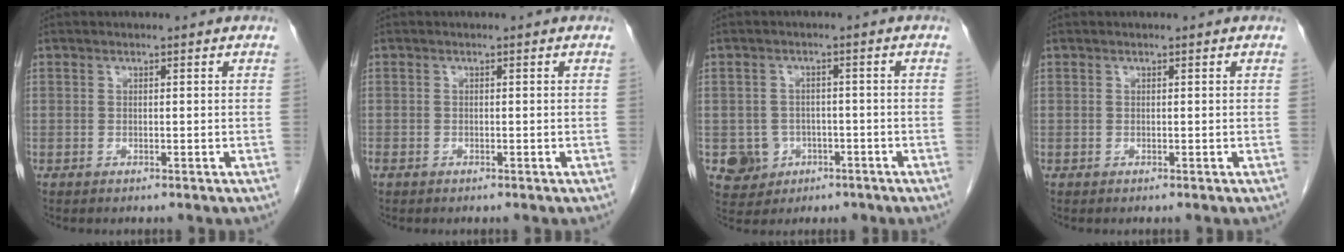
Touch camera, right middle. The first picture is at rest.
{"total": 0.6, "force": [-0.5, 0.3, 0.3], "torque": [-0.008, -0.001, -0.009]}
{"total": 5.5, "force": [-2.1, 5.0, 0.7], "torque": [-0.011, 0.011, -0.023]}
{"total": 0.0}